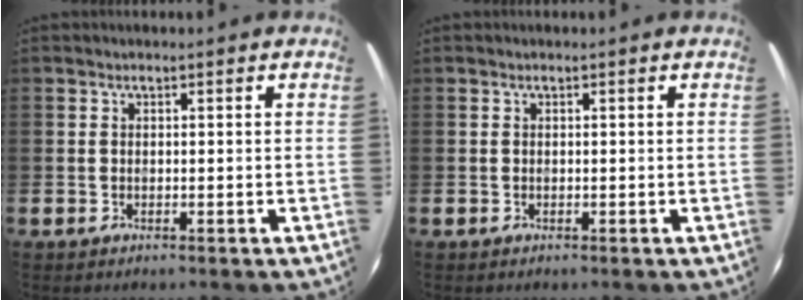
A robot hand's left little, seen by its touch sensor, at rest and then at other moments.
{"total": 0.0}